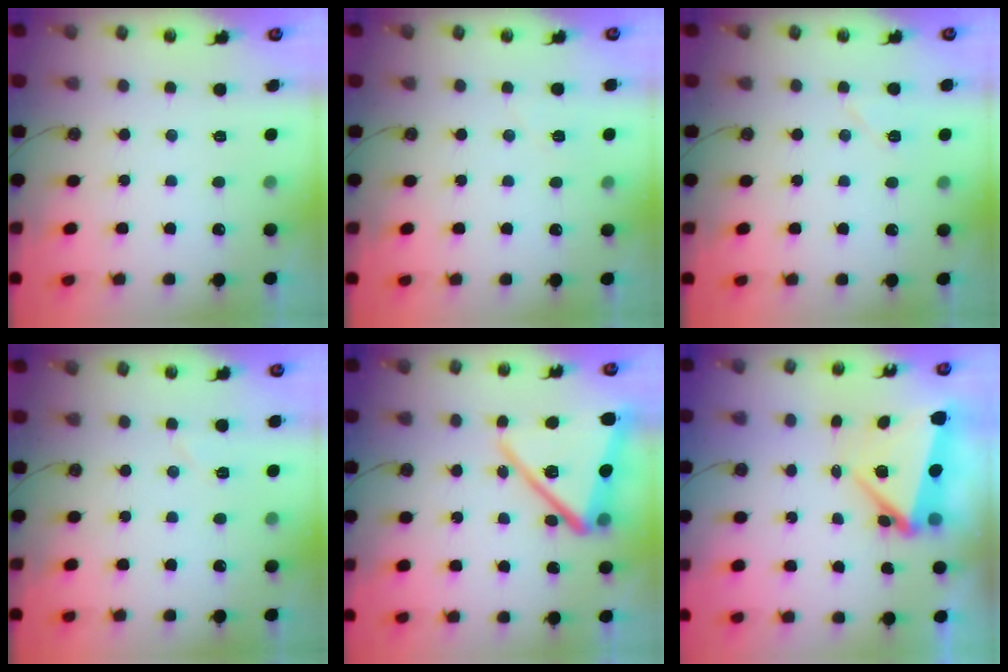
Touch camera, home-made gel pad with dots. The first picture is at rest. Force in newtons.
{"total": 10.6, "press": 3.6, "slide": 10.0}
{"total": 4.9, "press": 4.8, "slide": 1.0}
{"total": 5.3, "press": 4.4, "slide": 2.8}
{"total": 18.1, "press": 18.0, "slide": 1.5}
{"total": 6.3, "press": 6.2, "slide": 0.5}